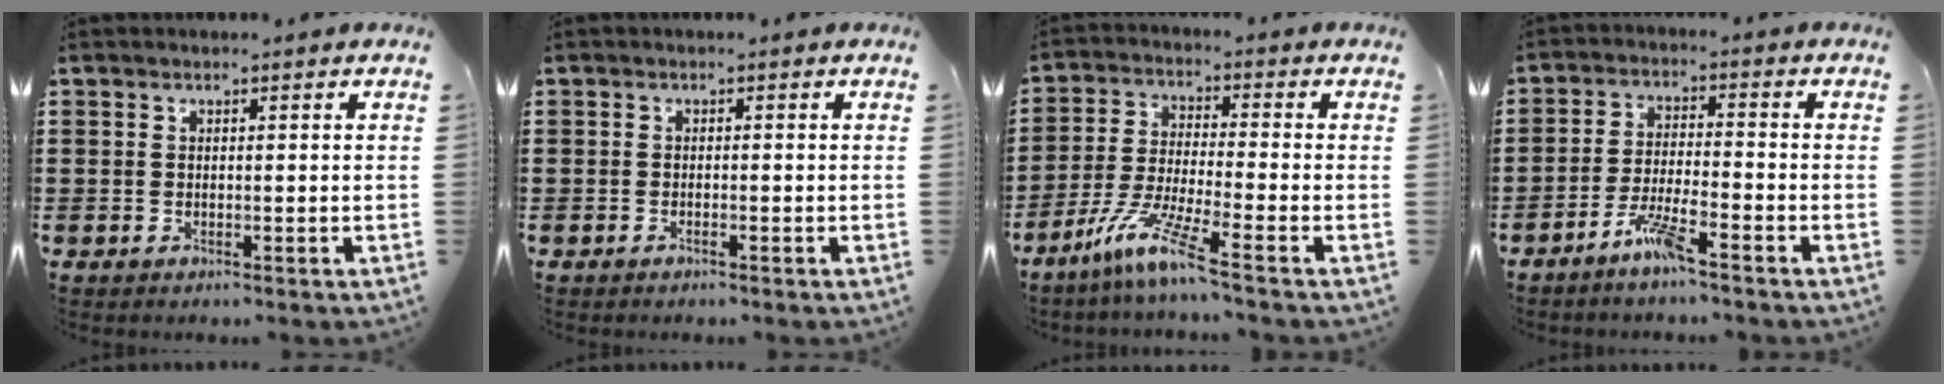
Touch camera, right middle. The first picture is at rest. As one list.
[{"total": 0.6, "force": [-0.4, 0.0, 0.4], "torque": [-0.008, -0.002, -0.007]}, {"total": 8.2, "force": [-5.8, 0.0, 5.8], "torque": [-0.126, -0.017, -0.115]}, {"total": 5.3, "force": [-4.1, 0.2, 3.5], "torque": [-0.078, -0.006, -0.078]}]